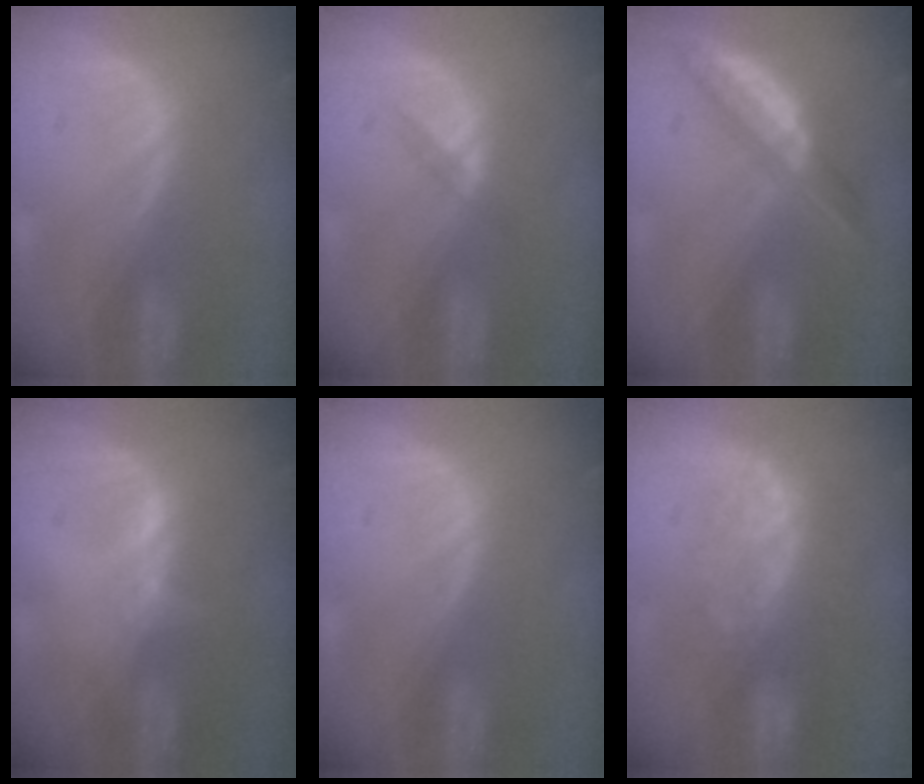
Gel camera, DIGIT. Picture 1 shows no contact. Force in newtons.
{"total": 1.8, "press": 1.4, "slide": 1.0}
{"total": 5.4, "press": 5.3, "slide": 1.3}
{"total": 1.1, "press": 1.1, "slide": 0.3}
{"total": 0.0}
{"total": 7.8, "press": 7.4, "slide": 2.4}